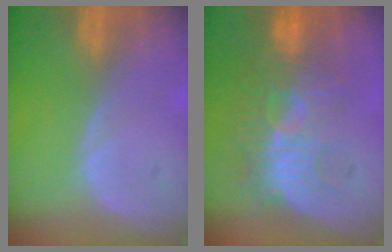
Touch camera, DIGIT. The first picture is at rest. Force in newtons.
{"total": 9.1, "press": 8.7, "slide": 2.6}